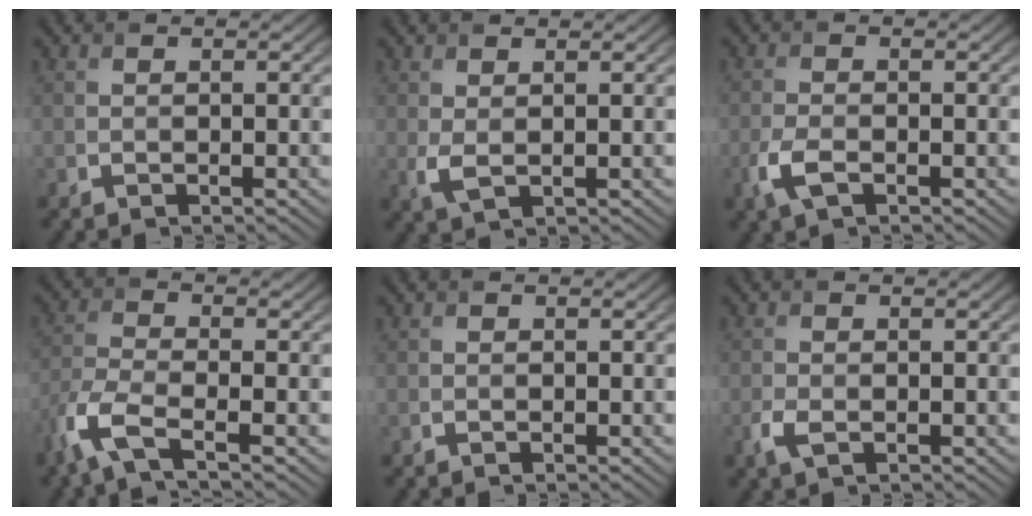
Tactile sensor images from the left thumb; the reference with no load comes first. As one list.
[{"total": 2.0, "force": [0.6, 0.9, 1.7], "torque": [-0.047, -0.003, 0.014]}, {"total": 3.4, "force": [-1.6, 1.5, 2.6], "torque": [-0.065, -0.005, -0.038]}, {"total": 6.0, "force": [-3.7, 1.5, 4.5], "torque": [-0.110, -0.009, -0.094]}, {"total": 0.0}, {"total": 1.9, "force": [-0.8, 1.0, 1.5], "torque": [-0.041, -0.006, -0.017]}]